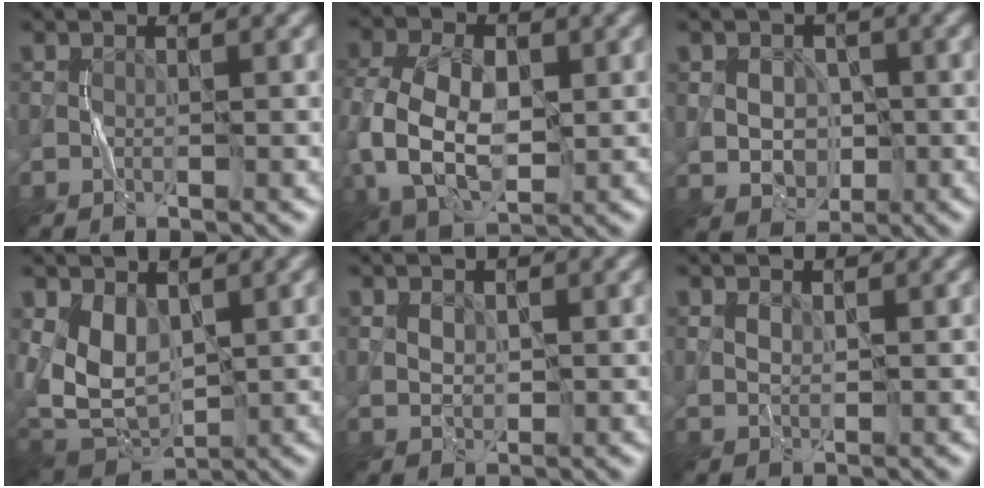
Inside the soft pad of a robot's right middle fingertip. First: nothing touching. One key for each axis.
{"total": 8.8, "fx": -0.7, "fy": 5.8, "fz": 6.6, "tx": -0.154, "ty": -0.006, "tz": -0.013}
{"total": 3.5, "fx": -0.2, "fy": 2.9, "fz": 2.0, "tx": -0.029, "ty": -0.002, "tz": -0.002}
{"total": 6.3, "fx": 1.3, "fy": 4.2, "fz": 4.5, "tx": -0.099, "ty": -0.014, "tz": 0.028}
{"total": 1.7, "fx": 0.4, "fy": 1.3, "fz": 1.1, "tx": -0.020, "ty": -0.002, "tz": 0.012}
{"total": 1.3, "fx": 0.5, "fy": 0.8, "fz": 0.9, "tx": -0.020, "ty": -0.002, "tz": 0.013}